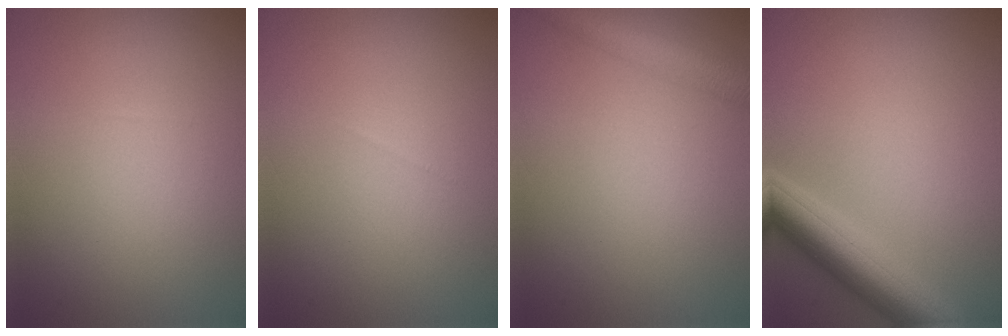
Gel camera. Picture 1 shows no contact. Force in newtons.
{"total": 0.0}
{"total": 2.9, "press": 2.9, "slide": 0.1}
{"total": 5.7, "press": 5.7, "slide": 0.2}